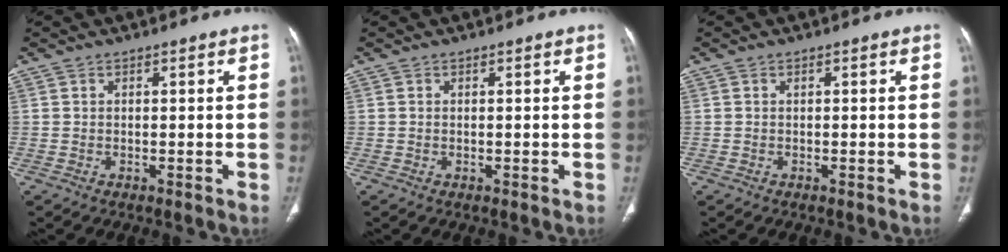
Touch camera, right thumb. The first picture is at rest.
{"total": 0.0}
{"total": 0.0}